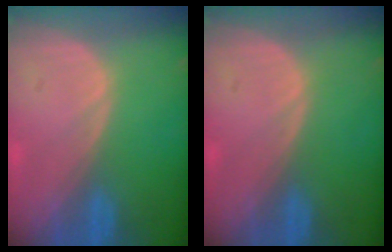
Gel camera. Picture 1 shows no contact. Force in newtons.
{"total": 0.0}